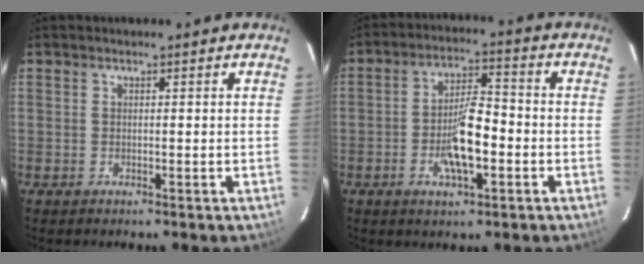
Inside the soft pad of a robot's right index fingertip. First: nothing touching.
{"total": 9.1, "force": [-2.9, 2.9, 8.1], "torque": [-0.153, 0.002, -0.048]}